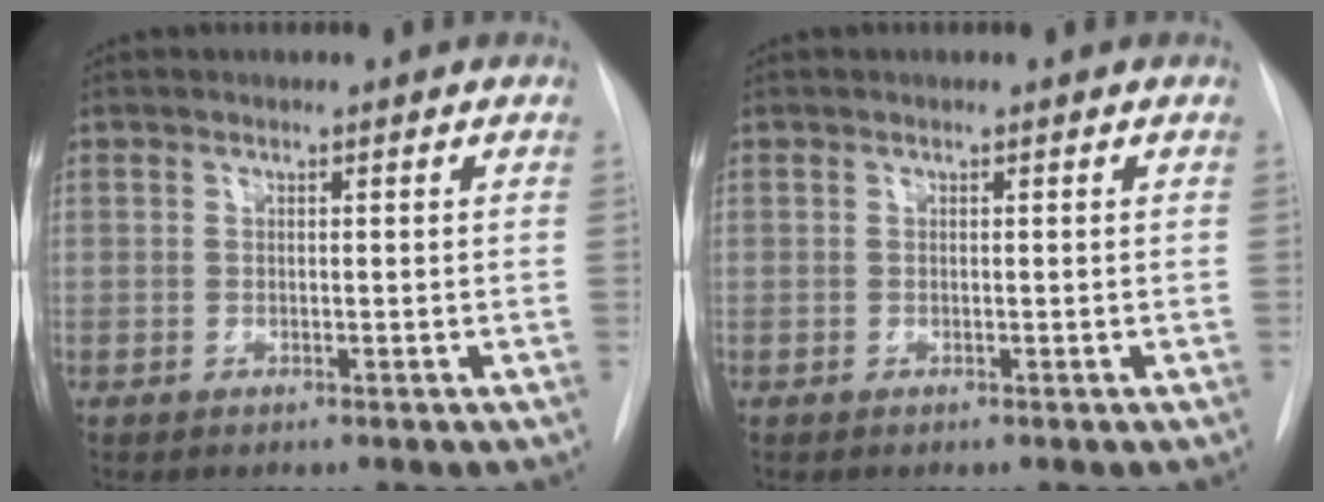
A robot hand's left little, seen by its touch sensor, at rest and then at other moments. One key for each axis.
{"total": 0.0}